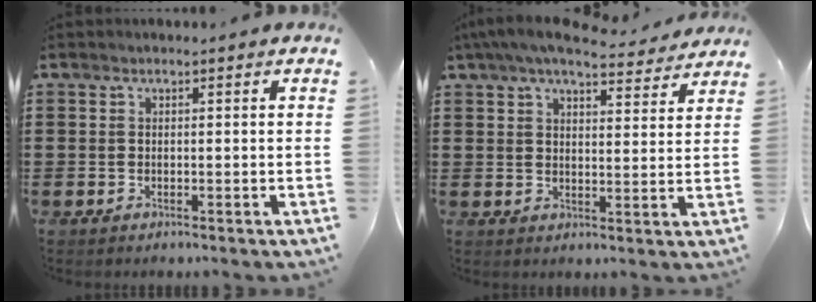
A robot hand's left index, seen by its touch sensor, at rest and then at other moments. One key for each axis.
{"total": 5.0, "fx": 4.0, "fy": 0.9, "fz": 2.9, "tx": -0.065, "ty": -0.007, "tz": 0.073}